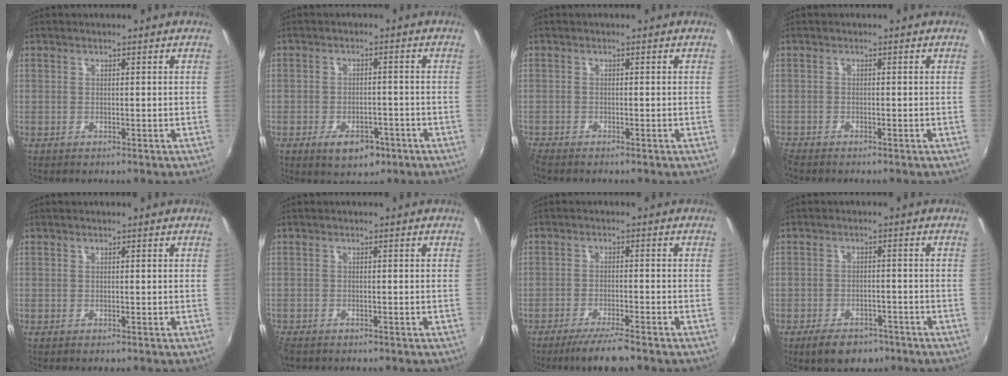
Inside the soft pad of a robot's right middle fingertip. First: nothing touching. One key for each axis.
{"total": 6.4, "fx": -3.7, "fy": 3.6, "fz": 3.8, "tx": -0.080, "ty": -0.002, "tz": -0.048}
{"total": 2.1, "fx": -2.0, "fy": 0.3, "fz": 0.6, "tx": -0.018, "ty": -0.013, "tz": -0.042}
{"total": 2.2, "fx": -2.1, "fy": 0.4, "fz": 0.5, "tx": -0.018, "ty": -0.013, "tz": -0.046}
{"total": 0.0}
{"total": 3.3, "fx": -2.7, "fy": 1.5, "fz": 1.4, "tx": -0.039, "ty": -0.015, "tz": -0.050}
{"total": 6.0, "fx": -4.9, "fy": 0.1, "fz": 3.5, "tx": -0.075, "ty": -0.009, "tz": -0.083}
{"total": 7.2, "fx": -5.2, "fy": 3.6, "fz": 3.5, "tx": -0.087, "ty": -0.004, "tz": -0.075}